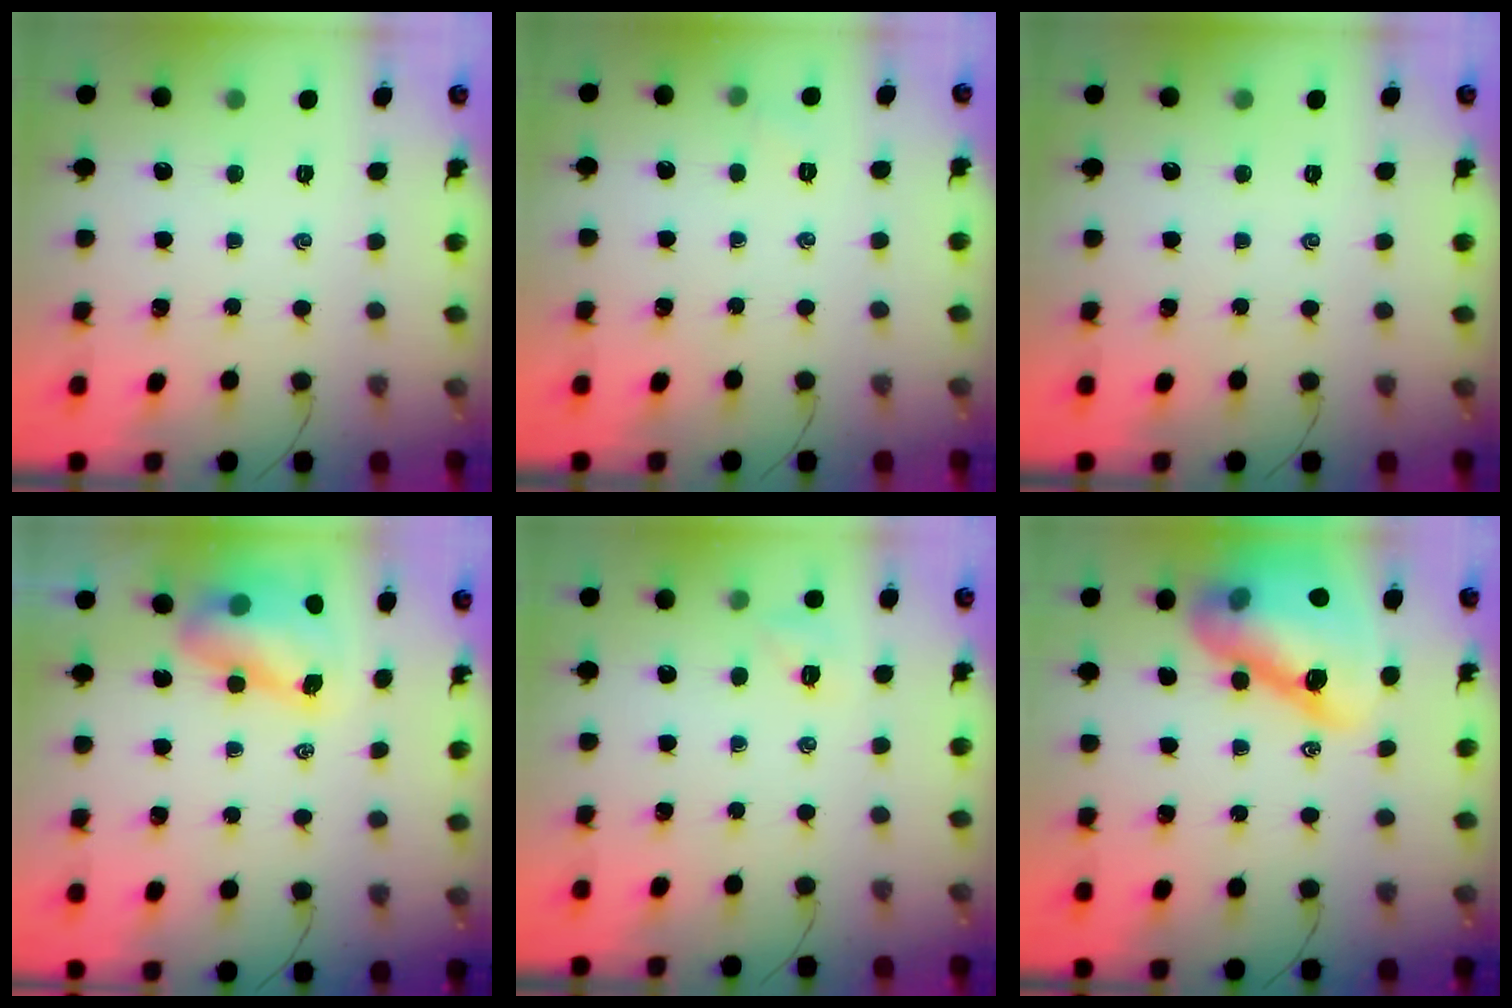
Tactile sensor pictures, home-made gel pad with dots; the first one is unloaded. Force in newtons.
{"total": 3.8, "press": 3.7, "slide": 1.2}
{"total": 0.0}
{"total": 8.0, "press": 7.9, "slide": 1.4}
{"total": 5.3, "press": 5.1, "slide": 1.3}
{"total": 19.3, "press": 18.5, "slide": 5.4}